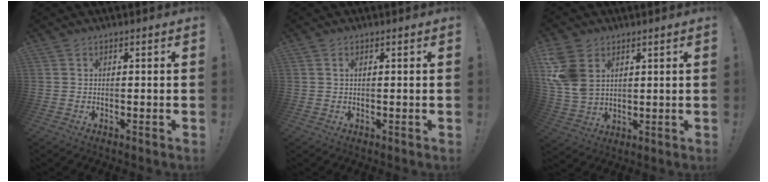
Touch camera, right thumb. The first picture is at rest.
{"total": 0.7, "force": [0.3, 0.3, 0.5], "torque": [-0.012, 0.001, 0.005]}
{"total": 12.0, "force": [4.5, 8.7, 7.1], "torque": [-0.153, -0.011, 0.092]}